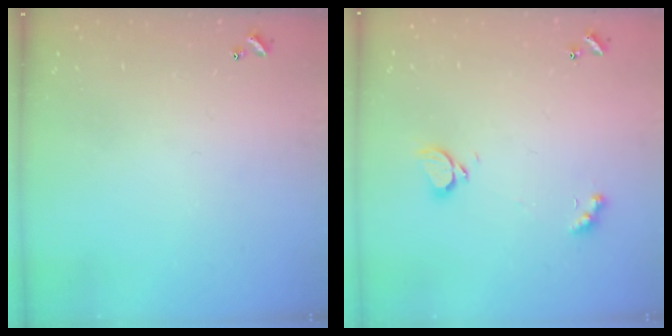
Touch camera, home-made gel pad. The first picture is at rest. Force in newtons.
{"total": 1.8, "press": 1.7, "slide": 0.6}